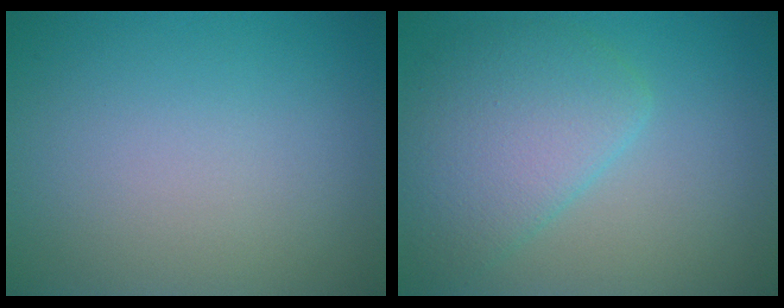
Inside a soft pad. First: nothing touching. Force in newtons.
{"total": 5.3, "press": 5.3, "slide": 0.2}